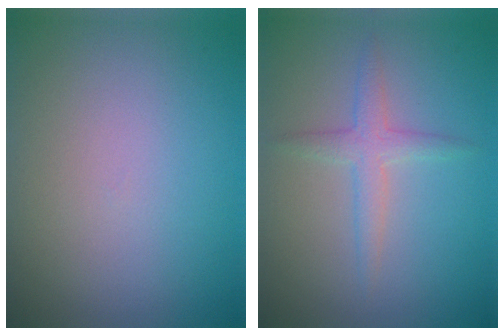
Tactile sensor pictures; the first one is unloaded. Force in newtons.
{"total": 2.2, "press": 2.2, "slide": 0.1}